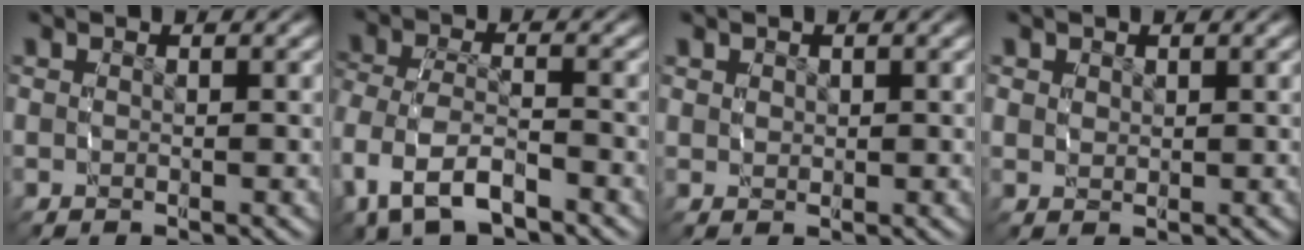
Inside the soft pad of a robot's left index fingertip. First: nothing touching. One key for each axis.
{"total": 5.1, "fx": -2.3, "fy": 3.1, "fz": 3.4, "tx": -0.090, "ty": -0.031, "tz": -0.021}
{"total": 0.6, "fx": 0.5, "fy": 0.3, "fz": 0.2, "tx": -0.003, "ty": -0.009, "tz": 0.019}
{"total": 1.3, "fx": 0.7, "fy": 1.0, "fz": 0.5, "tx": -0.015, "ty": -0.013, "tz": 0.024}